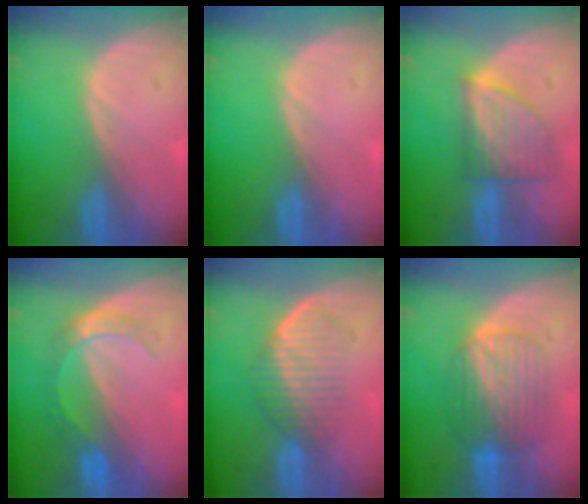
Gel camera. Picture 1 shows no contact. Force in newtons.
{"total": 0.0}
{"total": 7.1, "press": 6.6, "slide": 2.5}
{"total": 5.2, "press": 4.7, "slide": 2.3}
{"total": 6.9, "press": 6.1, "slide": 3.3}
{"total": 7.4, "press": 7.3, "slide": 0.3}